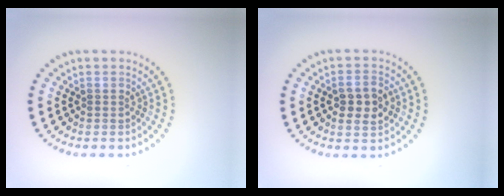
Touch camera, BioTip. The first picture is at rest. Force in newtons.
{"total": 2.9, "press": 2.9, "slide": 0.1}